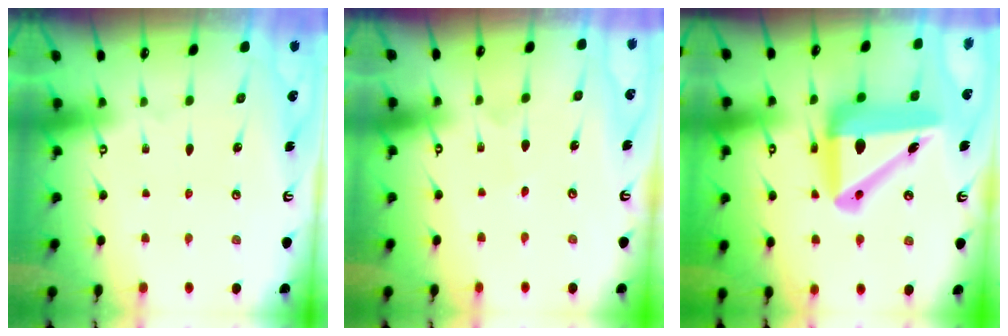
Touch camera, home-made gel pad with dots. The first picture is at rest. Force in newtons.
{"total": 2.7, "press": 2.6, "slide": 0.2}
{"total": 19.0, "press": 18.7, "slide": 3.8}